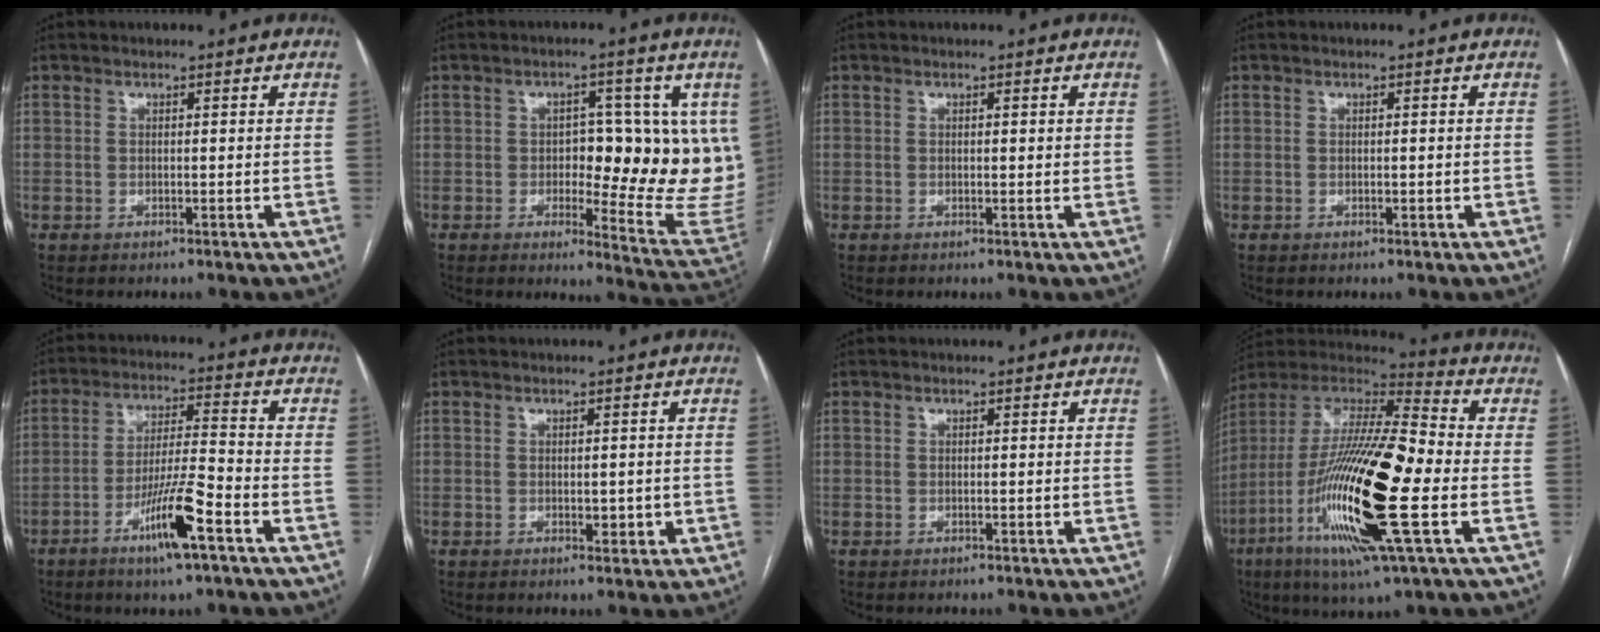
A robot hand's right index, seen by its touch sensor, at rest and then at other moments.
{"total": 15.1, "force": [1.5, 6.0, 13.7], "torque": [-0.152, 0.001, 0.024]}
{"total": 0.9, "force": [0.2, 0.2, 0.9], "torque": [-0.013, 0.000, 0.002]}
{"total": 0.7, "force": [-0.3, 0.2, 0.7], "torque": [-0.012, 0.000, -0.002]}
{"total": 10.3, "force": [-5.3, 0.3, 8.8], "torque": [-0.161, -0.008, -0.095]}
{"total": 2.3, "force": [-0.5, 1.1, 1.9], "torque": [-0.028, -0.001, -0.001]}
{"total": 0.0}
{"total": 26.4, "force": [-6.7, 3.6, 25.3], "torque": [-0.518, -0.036, -0.128]}